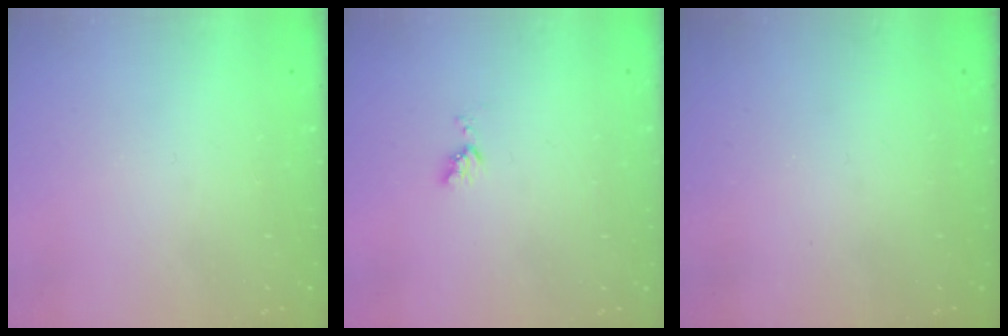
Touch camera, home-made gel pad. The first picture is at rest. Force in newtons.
{"total": 3.9, "press": 3.9, "slide": 0.5}
{"total": 0.0}